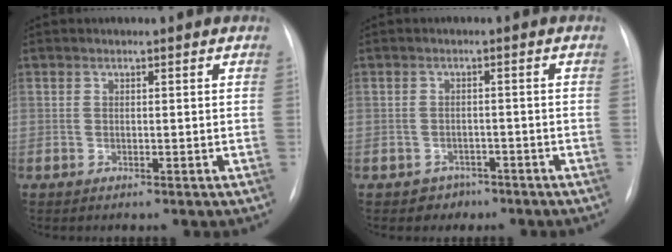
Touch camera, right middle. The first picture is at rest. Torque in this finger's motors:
{"motor_torque": [-0.15, -0.07, 0.14, 0.01]}